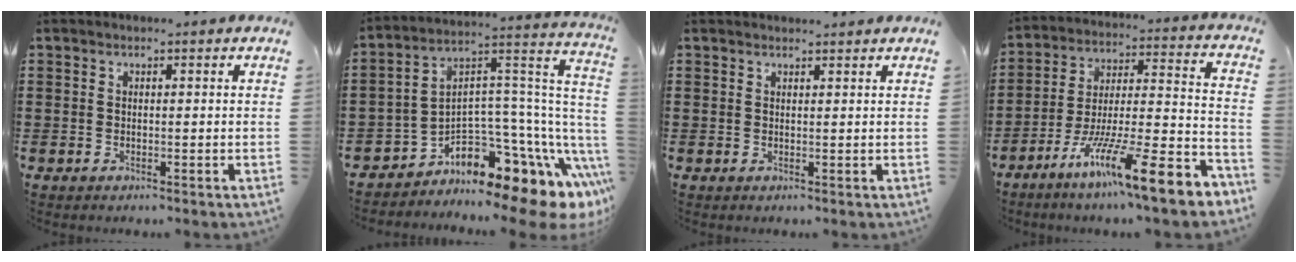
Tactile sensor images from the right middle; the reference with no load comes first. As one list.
[{"total": 7.8, "force": [-5.1, 3.5, 4.7], "torque": [-0.109, -0.038, -0.109]}, {"total": 0.5, "force": [0.5, 0.0, 0.0], "torque": [-0.003, 0.001, 0.010]}, {"total": 14.2, "force": [-10.2, 0.9, 9.8], "torque": [-0.156, 0.016, -0.184]}]